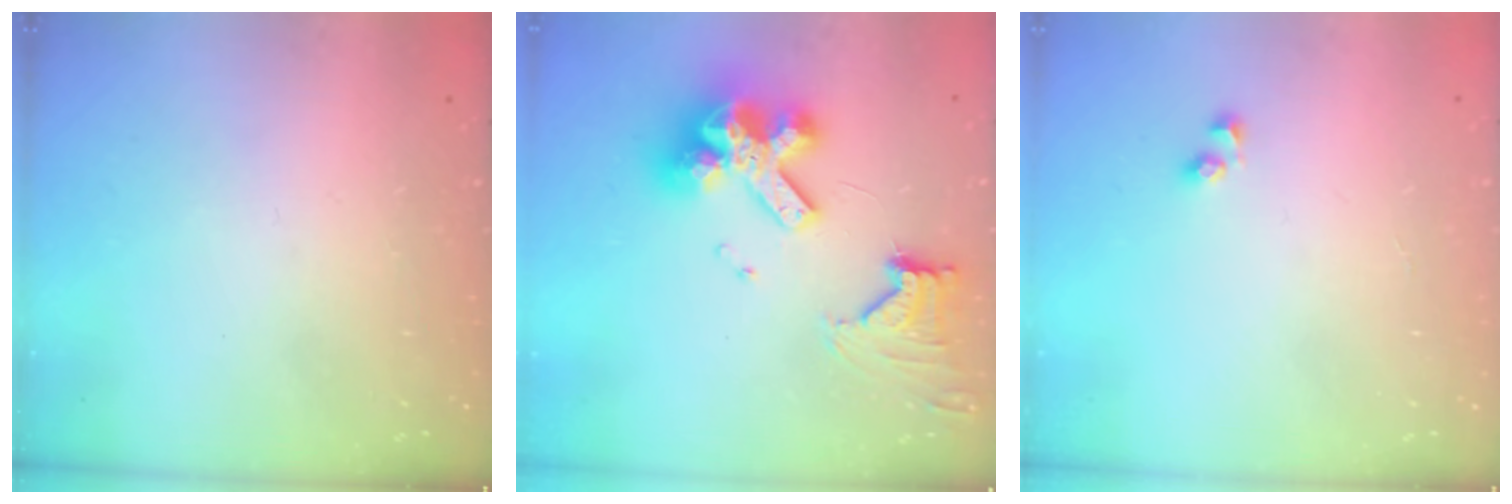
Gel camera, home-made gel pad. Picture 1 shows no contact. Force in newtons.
{"total": 14.8, "press": 14.8, "slide": 1.4}
{"total": 2.5, "press": 2.2, "slide": 1.3}